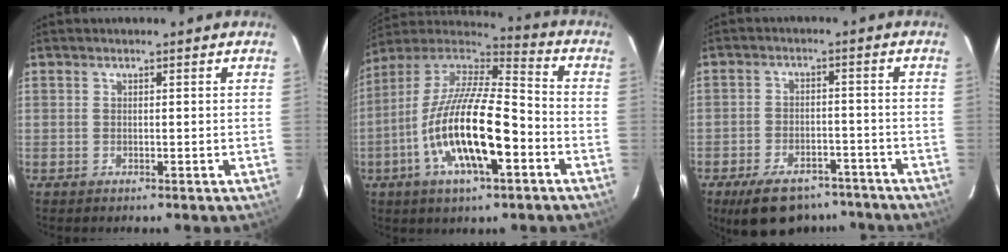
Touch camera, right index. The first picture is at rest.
{"total": 20.8, "force": [-7.1, 6.5, 18.4], "torque": [-0.350, -0.023, -0.136]}
{"total": 13.2, "force": [-9.9, 6.4, 5.9], "torque": [-0.128, 0.007, -0.135]}